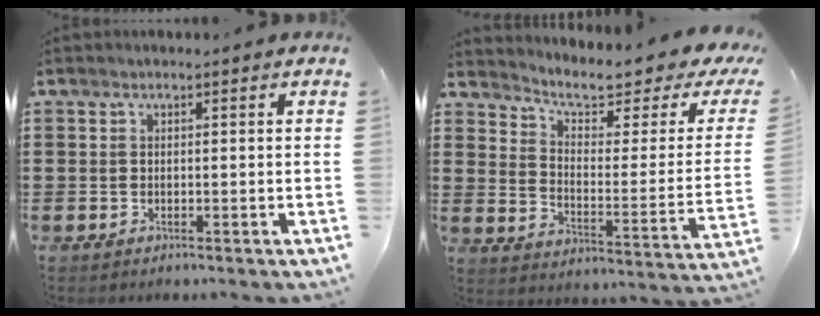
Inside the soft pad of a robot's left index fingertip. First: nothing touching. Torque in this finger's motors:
{"motor_torque": [0.29, -0.25, 0.29, 0.04]}